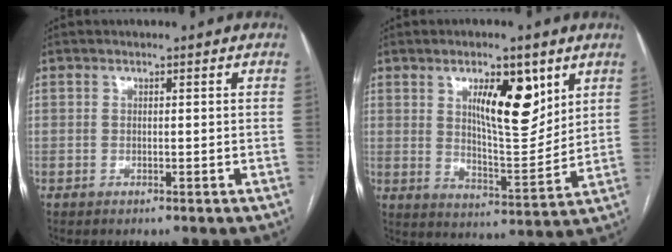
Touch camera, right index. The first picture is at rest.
{"total": 11.1, "force": [5.1, 3.4, 9.3], "torque": [-0.149, -0.006, 0.089]}